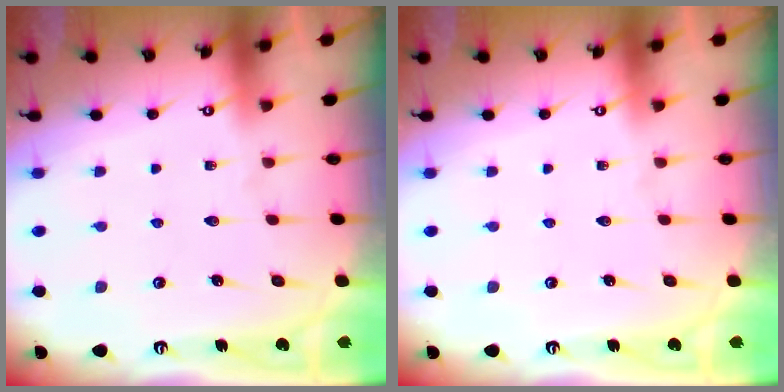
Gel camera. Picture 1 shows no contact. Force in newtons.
{"total": 0.0}